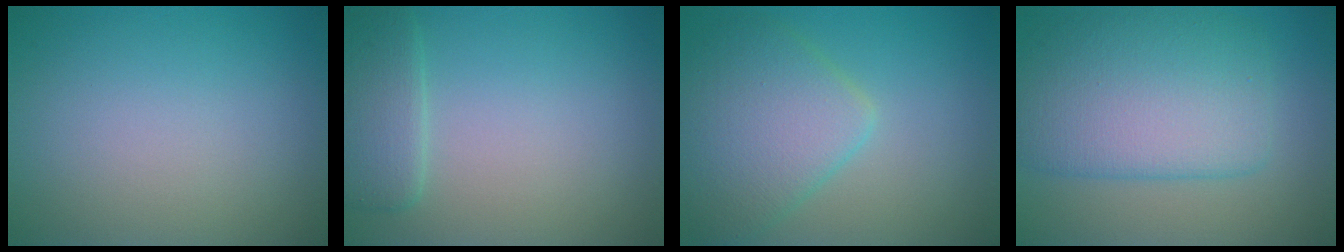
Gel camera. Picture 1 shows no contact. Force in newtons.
{"total": 2.4, "press": 1.7, "slide": 1.7}
{"total": 5.7, "press": 5.7, "slide": 0.2}
{"total": 7.7, "press": 7.7, "slide": 0.1}